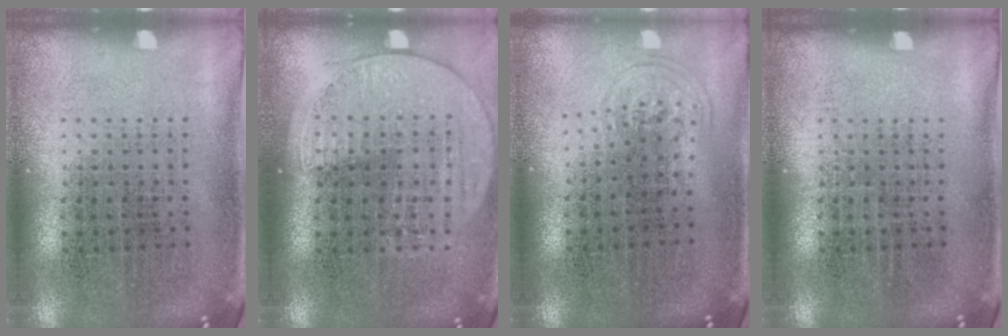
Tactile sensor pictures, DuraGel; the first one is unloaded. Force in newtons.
{"total": 1.5, "press": 1.4, "slide": 0.5}
{"total": 1.0, "press": 0.6, "slide": 0.7}
{"total": 0.0}